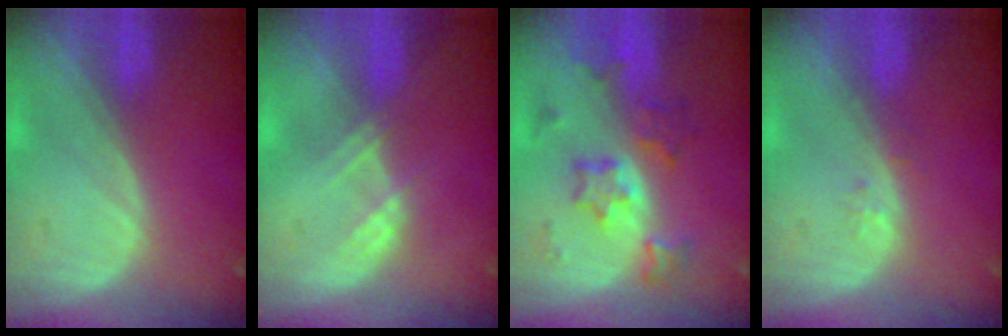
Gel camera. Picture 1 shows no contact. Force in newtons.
{"total": 2.3, "press": 2.3, "slide": 0.2}
{"total": 6.7, "press": 6.6, "slide": 1.1}
{"total": 0.9, "press": 0.9, "slide": 0.2}